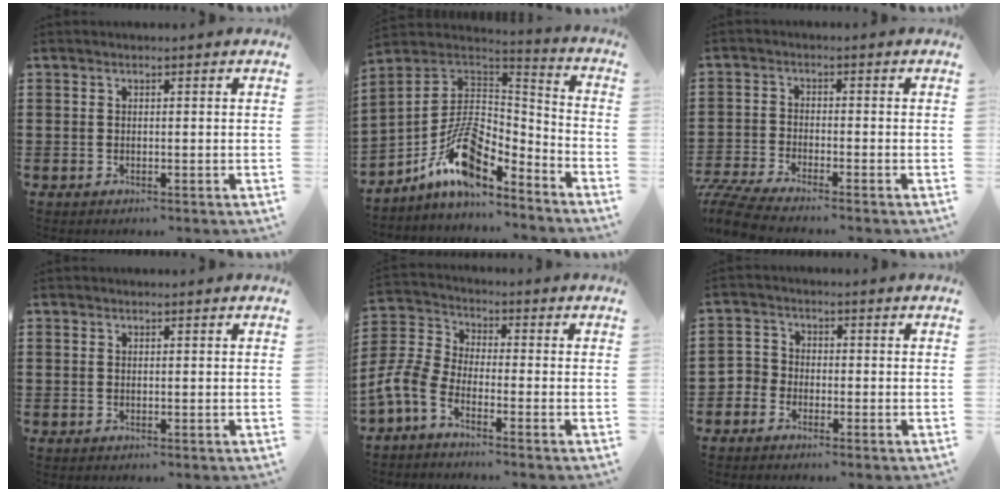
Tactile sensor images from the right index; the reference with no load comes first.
{"total": 11.8, "force": [-6.5, 5.6, 8.1], "torque": [-0.170, 0.002, -0.129]}
{"total": 3.9, "force": [-3.7, -0.2, 1.1], "torque": [-0.048, -0.017, -0.082]}
{"total": 0.0}
{"total": 5.3, "force": [-4.3, 1.6, 2.7], "torque": [-0.095, -0.017, -0.095]}
{"total": 2.7, "force": [-2.2, 1.6, 0.0], "torque": [-0.019, 0.002, -0.052]}